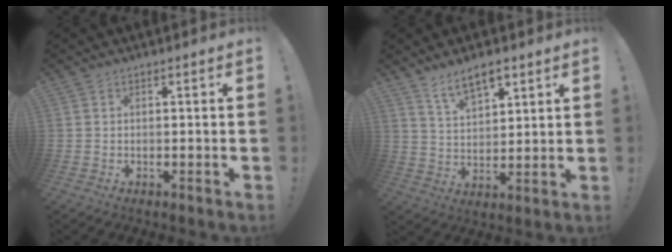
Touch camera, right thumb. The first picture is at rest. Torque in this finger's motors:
{"motor_torque": [0.01, 0.10, 0.38, 0.32, 0.02]}